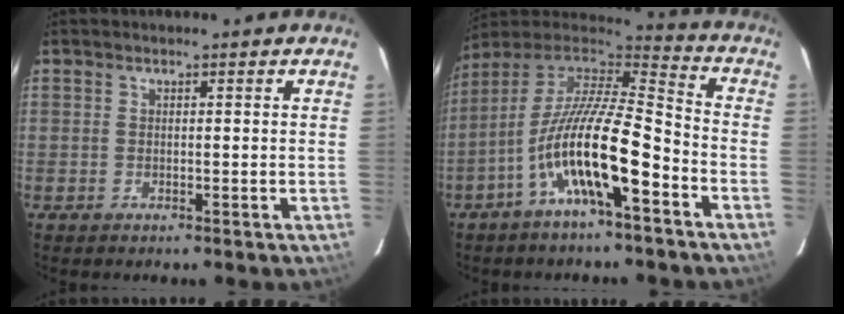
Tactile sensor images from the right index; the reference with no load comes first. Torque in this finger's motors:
{"motor_torque": [1.39, -0.75, 1.05, 0.21]}